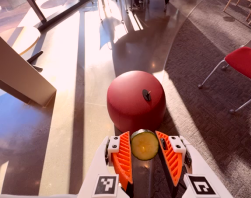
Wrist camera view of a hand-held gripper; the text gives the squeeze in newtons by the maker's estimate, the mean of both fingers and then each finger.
{"total": 6.9, "left": 6.6, "right": 7.3}